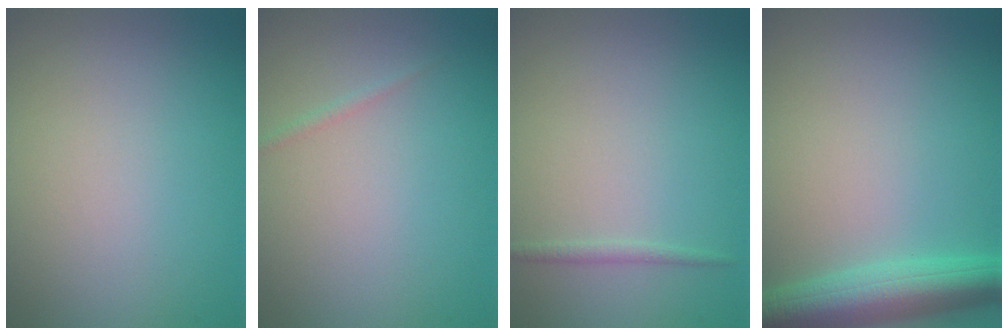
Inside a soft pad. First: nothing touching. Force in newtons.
{"total": 0.6, "press": 0.5, "slide": 0.0}
{"total": 0.8, "press": 0.8, "slide": 0.0}
{"total": 5.7, "press": 5.7, "slide": 0.2}